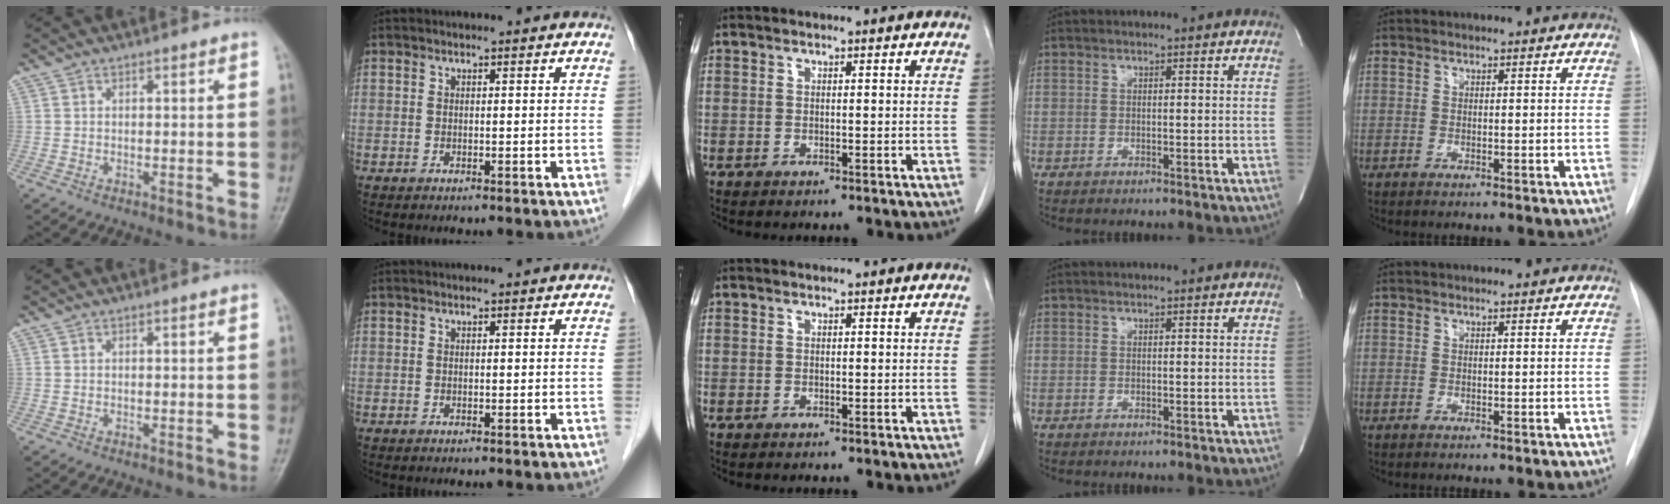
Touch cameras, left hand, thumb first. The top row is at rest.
{}